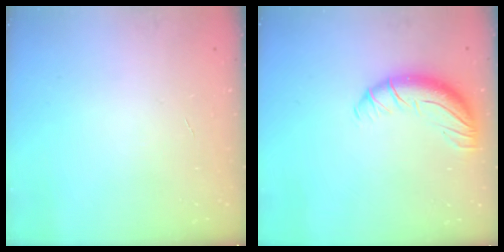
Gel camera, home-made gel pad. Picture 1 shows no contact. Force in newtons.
{"total": 11.5, "press": 11.2, "slide": 2.6}